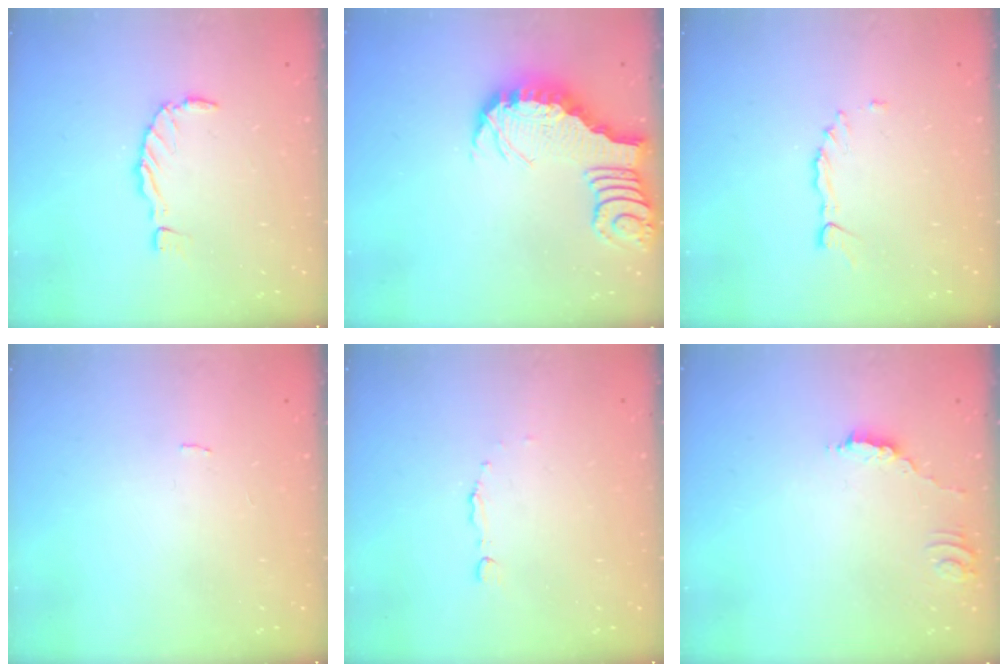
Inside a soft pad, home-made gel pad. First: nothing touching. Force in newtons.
{"total": 3.0, "press": 2.9, "slide": 0.6}
{"total": 2.3, "press": 2.3, "slide": 0.2}
{"total": 0.6, "press": 0.5, "slide": 0.2}
{"total": 1.7, "press": 1.7, "slide": 0.2}
{"total": 1.8, "press": 1.8, "slide": 0.1}